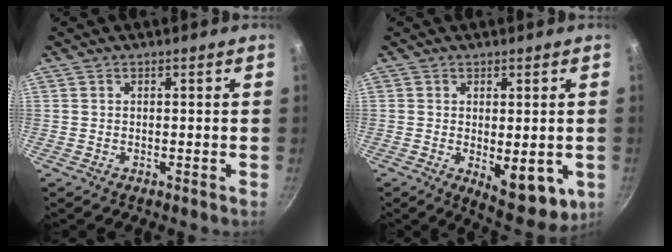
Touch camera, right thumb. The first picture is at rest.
{"total": 10.3, "force": [-1.6, 4.9, 9.0], "torque": [-0.099, -0.016, -0.009]}